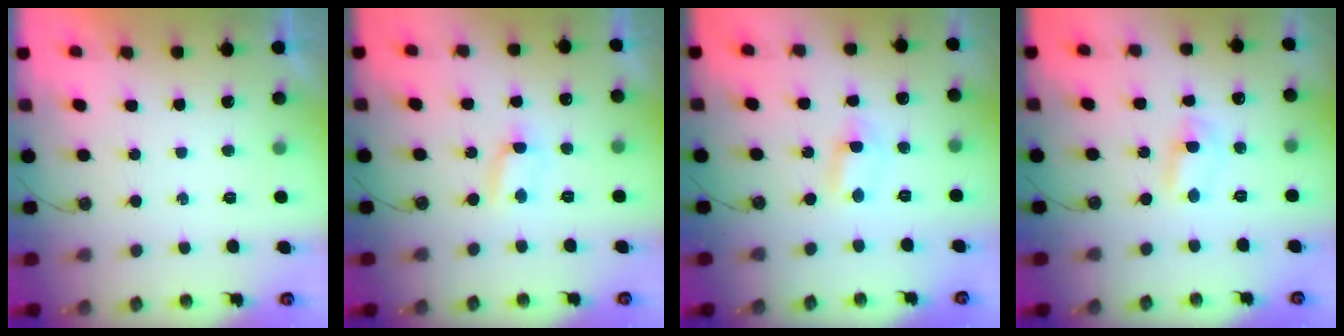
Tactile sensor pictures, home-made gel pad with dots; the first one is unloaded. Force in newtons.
{"total": 3.3, "press": 3.3, "slide": 0.4}
{"total": 1.1, "press": 0.9, "slide": 0.7}
{"total": 1.5, "press": 1.5, "slide": 0.2}